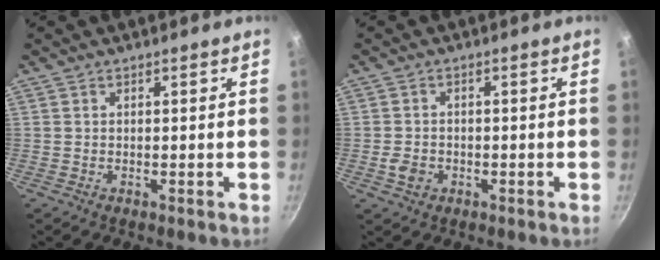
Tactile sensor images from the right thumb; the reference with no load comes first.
{"total": 3.0, "force": [-1.0, 2.4, 1.5], "torque": [-0.024, 0.006, -0.015]}